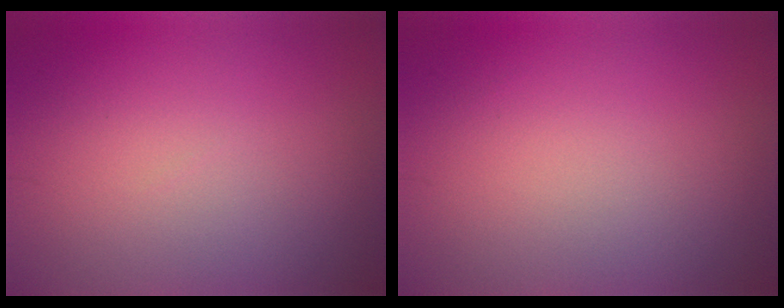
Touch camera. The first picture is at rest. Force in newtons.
{"total": 0.0}